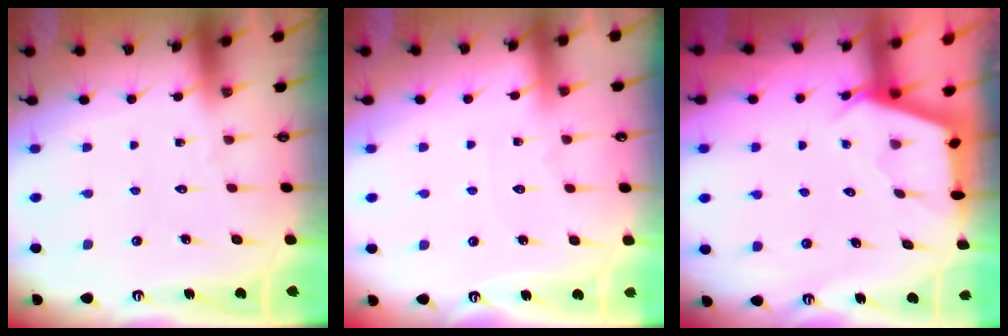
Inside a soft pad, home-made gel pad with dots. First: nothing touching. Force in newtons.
{"total": 3.8, "press": 3.8, "slide": 0.5}
{"total": 2.7, "press": 2.7, "slide": 0.3}